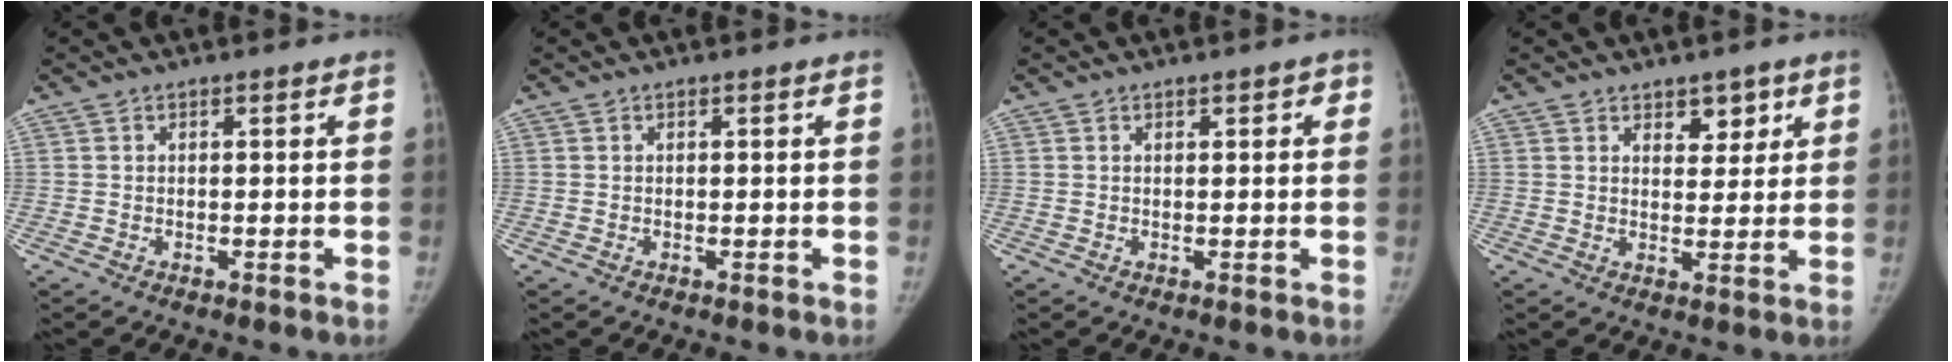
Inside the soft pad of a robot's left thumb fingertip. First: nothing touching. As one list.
[{"total": 0.0}, {"total": 1.4, "force": [0.6, 0.7, 1.0], "torque": [-0.003, 0.001, 0.007]}, {"total": 4.3, "force": [2.6, 2.7, 2.1], "torque": [0.002, -0.017, 0.040]}]